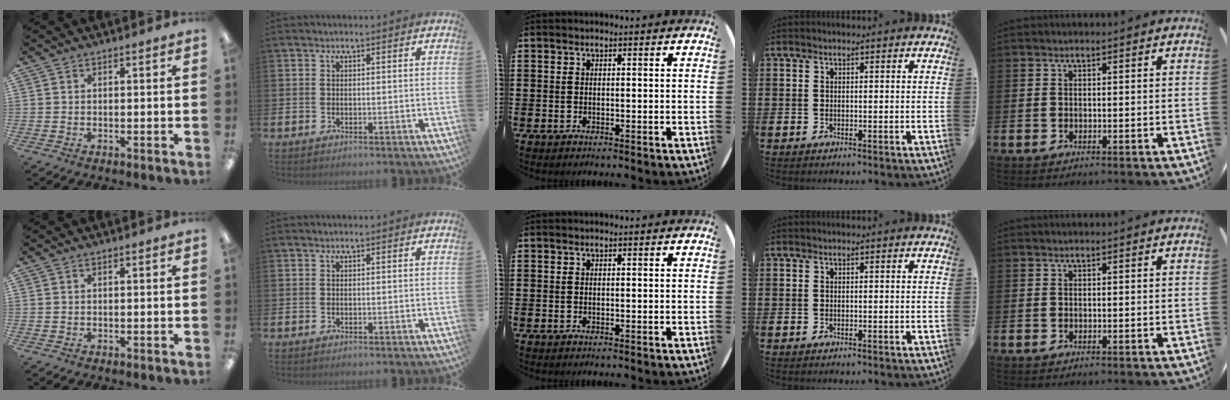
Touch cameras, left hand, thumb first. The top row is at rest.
{}